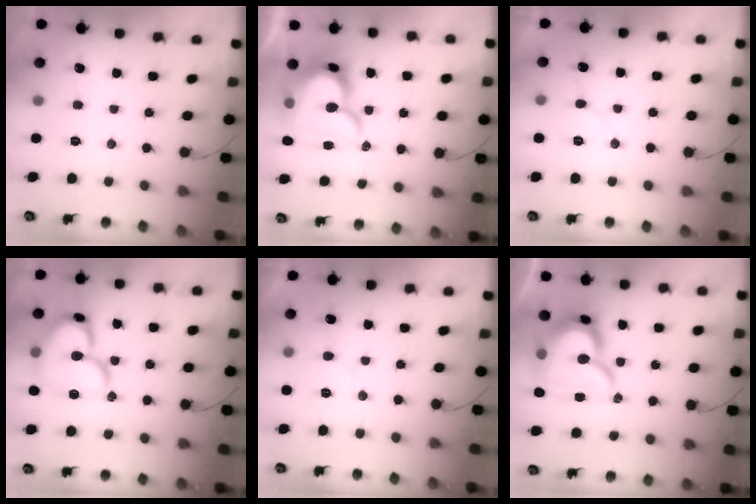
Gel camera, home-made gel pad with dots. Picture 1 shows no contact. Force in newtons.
{"total": 19.5, "press": 19.4, "slide": 1.8}
{"total": 6.8, "press": 6.7, "slide": 0.7}
{"total": 18.1, "press": 18.0, "slide": 1.8}
{"total": 6.8, "press": 6.8, "slide": 0.5}
{"total": 19.1, "press": 19.0, "slide": 2.1}